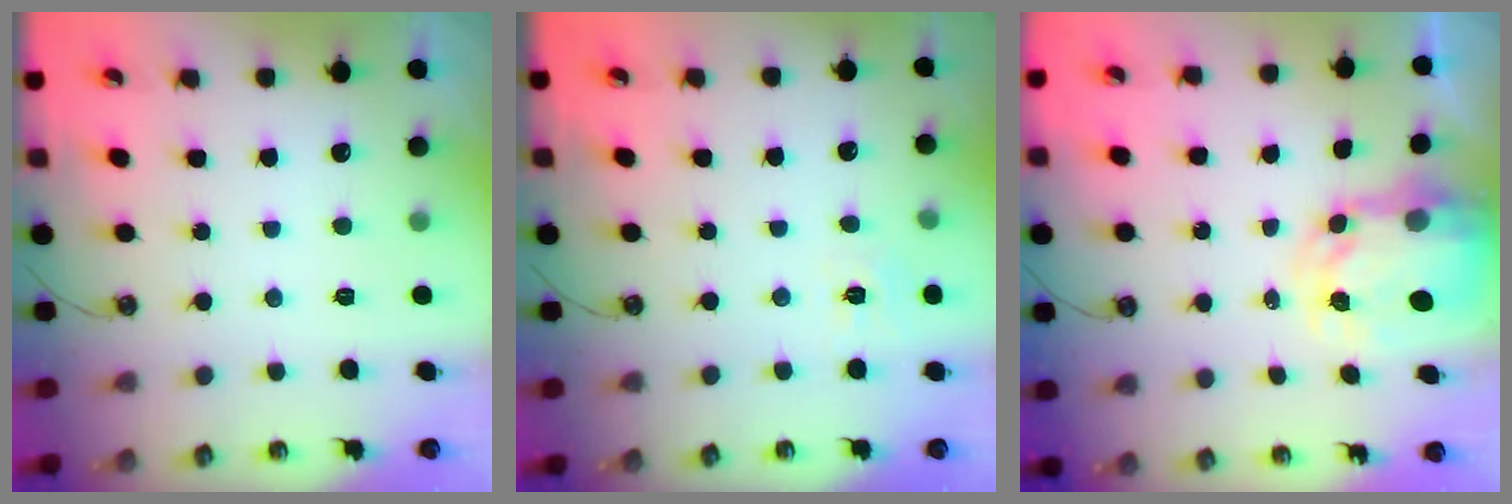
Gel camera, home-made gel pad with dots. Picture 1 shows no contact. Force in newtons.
{"total": 5.6, "press": 5.5, "slide": 0.6}
{"total": 6.0, "press": 5.9, "slide": 0.5}